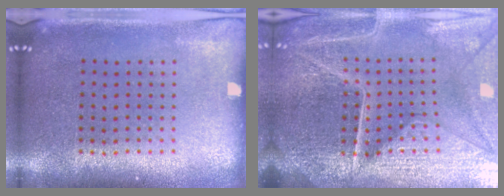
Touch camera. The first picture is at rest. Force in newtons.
{"total": 6.2, "press": 5.5, "slide": 2.9}